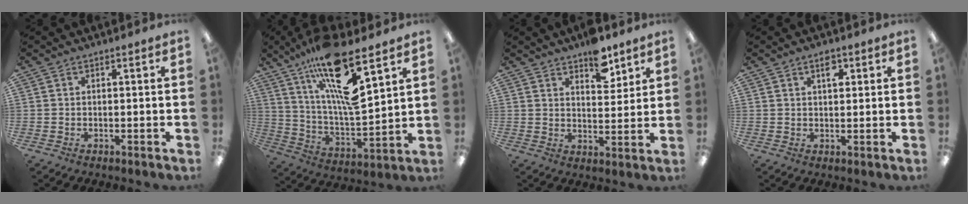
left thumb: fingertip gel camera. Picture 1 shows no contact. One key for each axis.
{"total": 19.6, "fx": 12.6, "fy": 4.5, "fz": 14.3, "tx": -0.270, "ty": -0.075, "tz": 0.203}
{"total": 8.5, "fx": 6.1, "fy": 4.0, "fz": 4.3, "tx": -0.037, "ty": -0.039, "tz": 0.101}
{"total": 3.7, "fx": 2.0, "fy": 1.9, "fz": 2.5, "tx": -0.031, "ty": -0.003, "tz": 0.029}